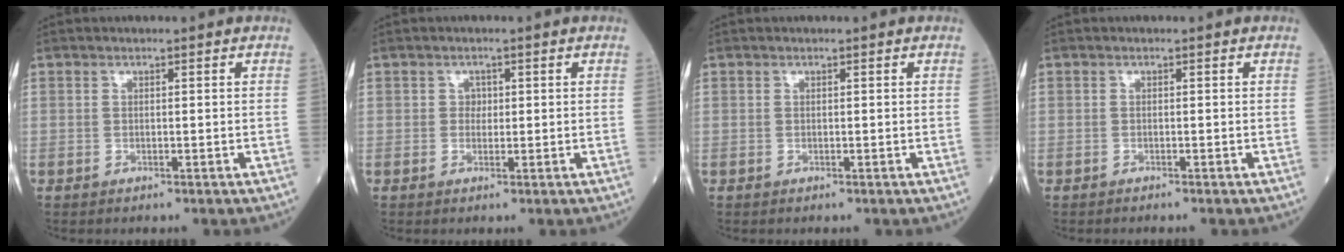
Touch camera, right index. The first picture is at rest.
{"total": 1.1, "force": [0.3, 0.9, 0.5], "torque": [-0.004, 0.003, 0.005]}
{"total": 0.0}
{"total": 0.5, "force": [-0.5, -0.1, 0.2], "torque": [-0.005, 0.000, -0.007]}